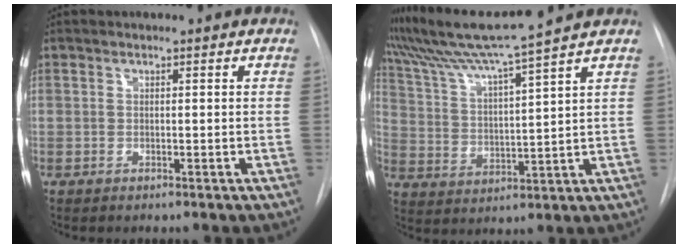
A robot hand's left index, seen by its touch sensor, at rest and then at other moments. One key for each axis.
{"total": 11.9, "fx": 10.3, "fy": -2.9, "fz": 5.2, "tx": -0.102, "ty": -0.007, "tz": 0.187}